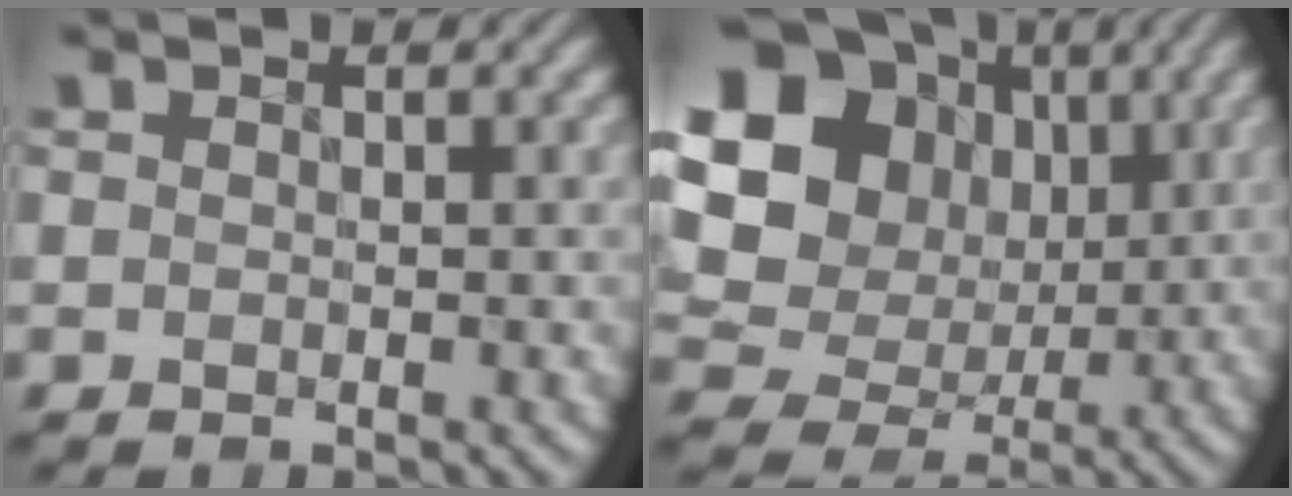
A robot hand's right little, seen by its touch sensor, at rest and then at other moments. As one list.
[{"total": 16.8, "force": [4.0, 14.4, 7.7], "torque": [-0.183, 0.027, 0.054]}]